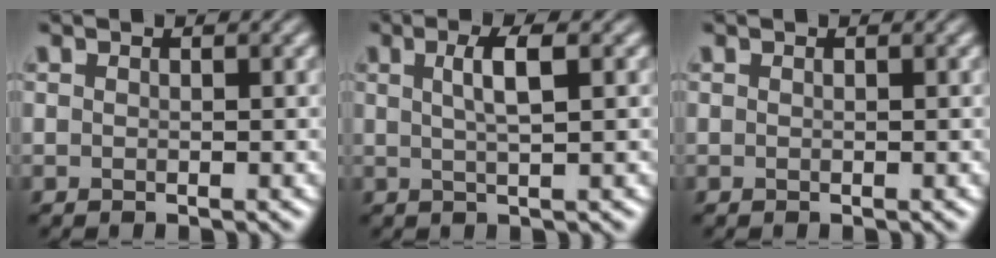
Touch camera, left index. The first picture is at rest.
{"total": 3.0, "force": [0.8, 0.8, 2.8], "torque": [-0.041, 0.007, 0.012]}
{"total": 0.0}